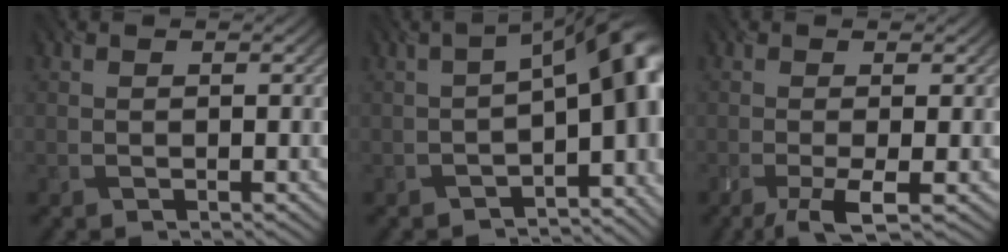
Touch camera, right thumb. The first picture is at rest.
{"total": 11.7, "force": [-3.0, 6.1, 9.5], "torque": [-0.099, -0.016, -0.034]}
{"total": 3.7, "force": [-2.0, 0.7, 3.1], "torque": [-0.059, -0.003, -0.039]}